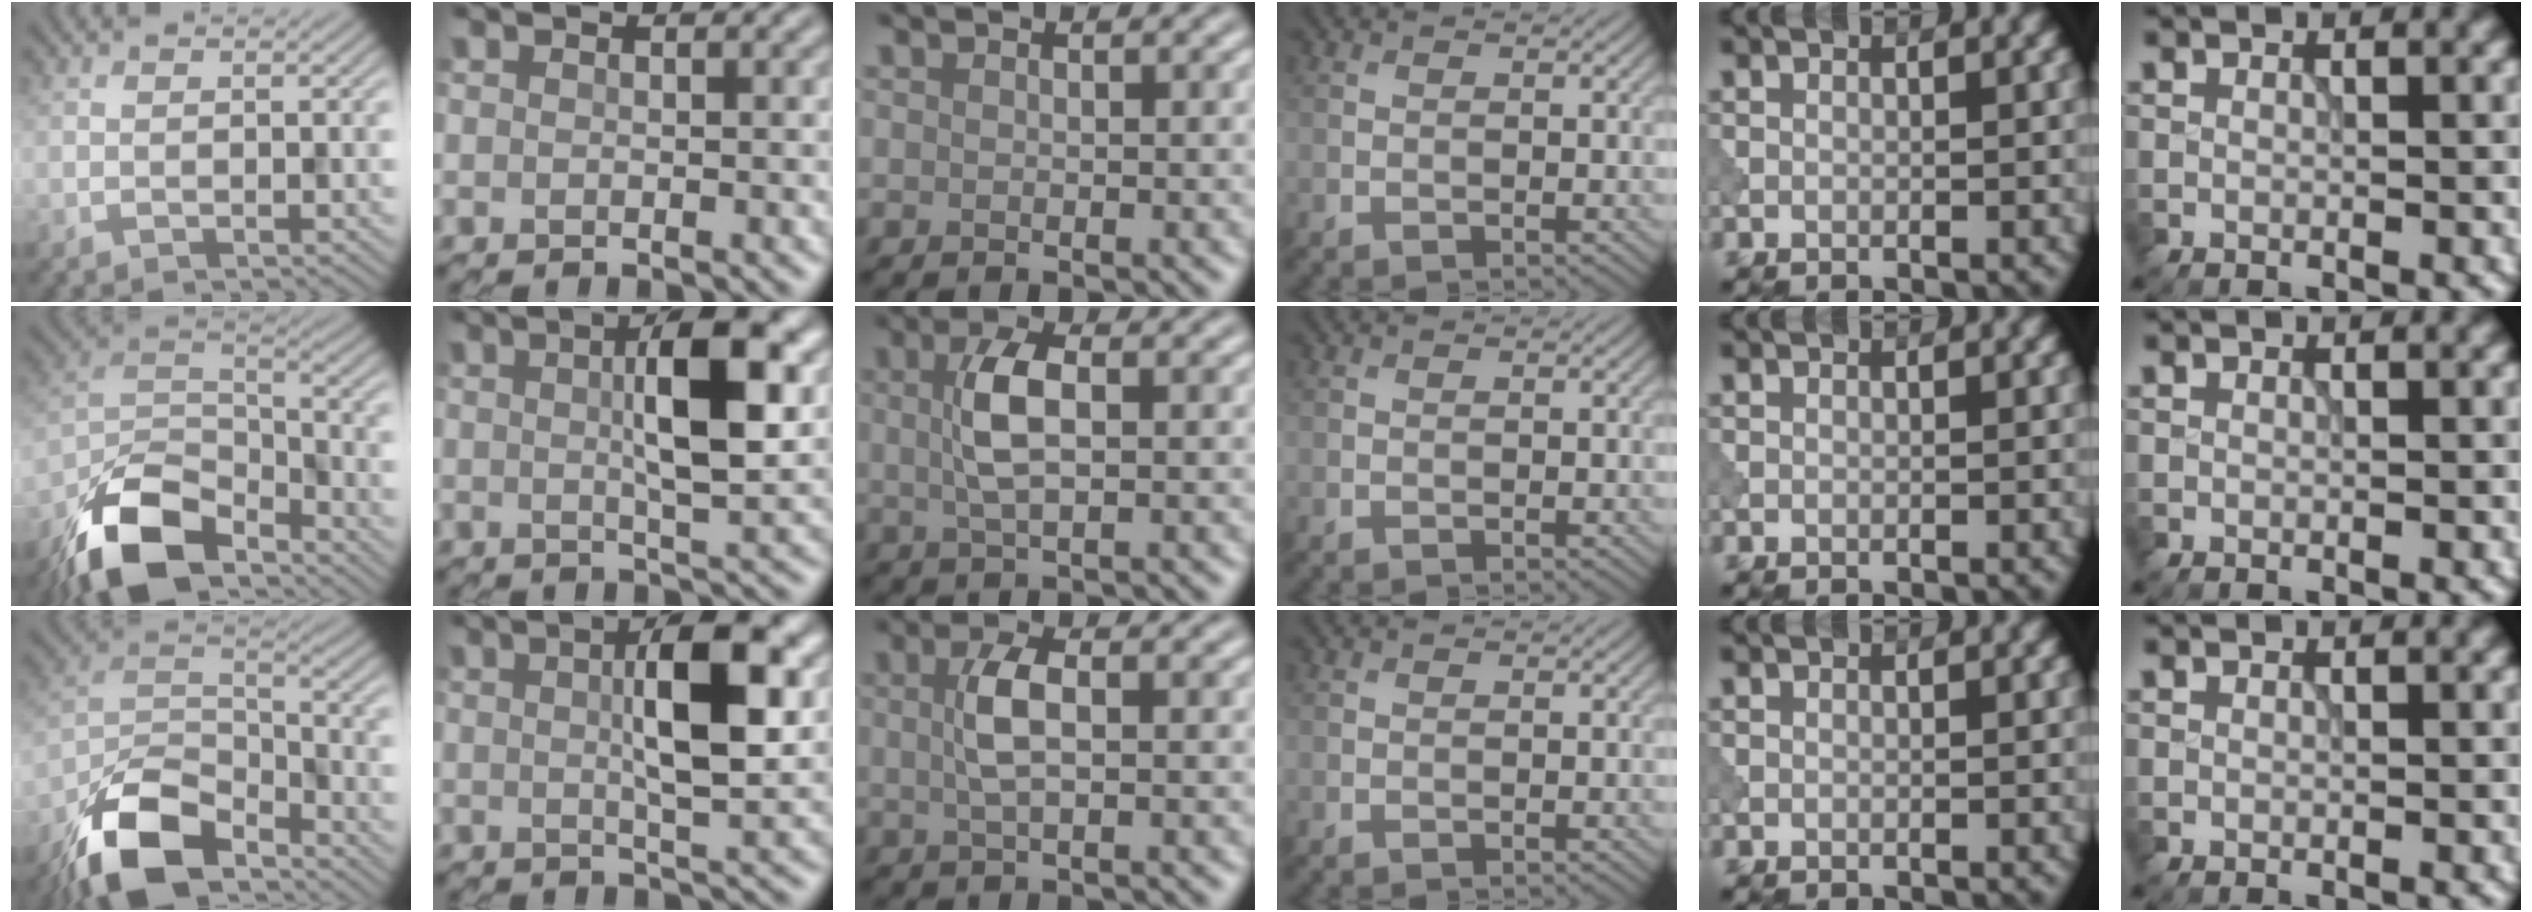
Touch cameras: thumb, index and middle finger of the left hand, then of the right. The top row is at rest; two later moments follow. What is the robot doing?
{"motion": "shake", "object": "bell"}